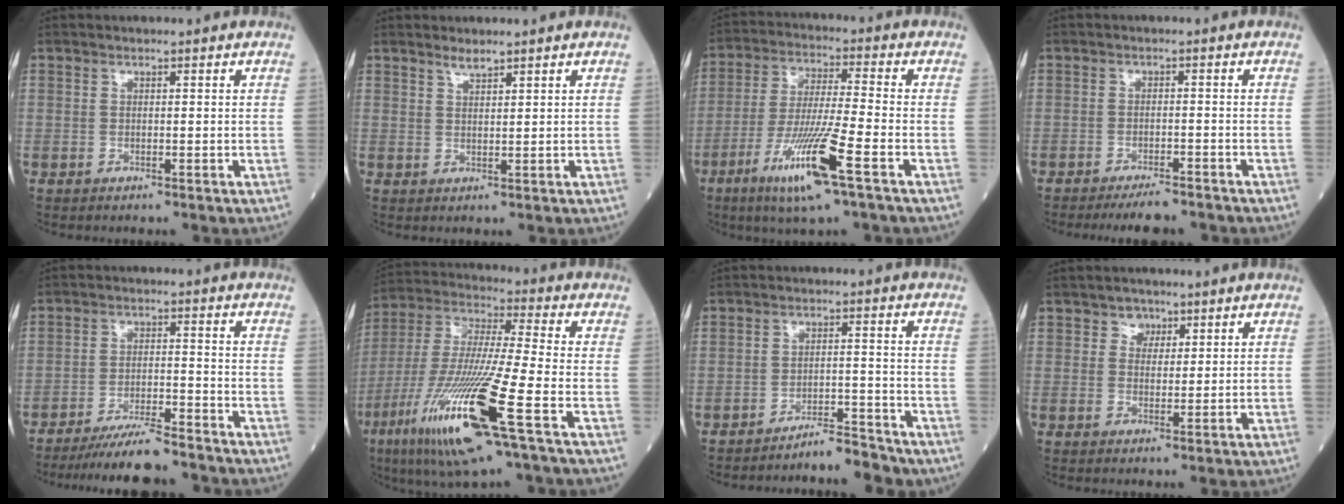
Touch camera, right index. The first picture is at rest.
{"total": 1.7, "force": [1.6, 0.1, 0.7], "torque": [-0.016, -0.001, 0.033]}
{"total": 12.8, "force": [-6.2, -0.1, 11.2], "torque": [-0.224, -0.025, -0.114]}
{"total": 4.7, "force": [-4.4, 0.5, 1.7], "torque": [-0.022, -0.009, -0.071]}
{"total": 9.2, "force": [-8.5, -0.1, 3.4], "torque": [-0.048, -0.015, -0.145]}
{"total": 20.8, "force": [-8.9, 0.8, 18.8], "torque": [-0.408, -0.046, -0.170]}
{"total": 5.1, "force": [-4.9, 0.7, 1.3], "torque": [-0.012, 0.001, -0.079]}
{"total": 2.6, "force": [1.5, 2.0, 0.6], "torque": [-0.004, 0.003, 0.020]}